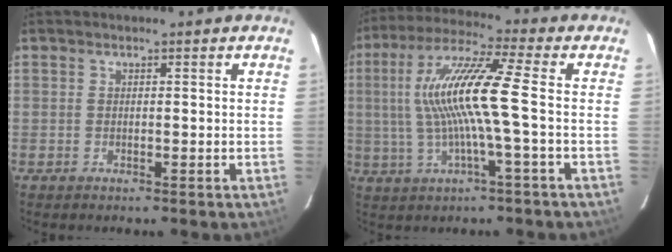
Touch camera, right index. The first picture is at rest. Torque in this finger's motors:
{"motor_torque": [1.63, -0.16, 1.05, 0.21]}